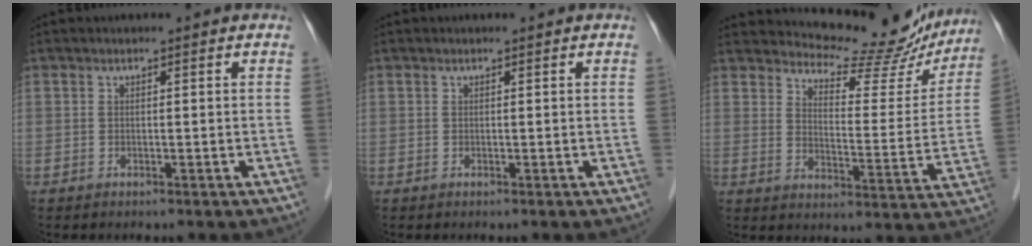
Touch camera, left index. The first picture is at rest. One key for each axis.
{"total": 0.0}
{"total": 16.4, "fx": 15.5, "fy": 4.0, "fz": 3.6, "tx": -0.038, "ty": -0.047, "tz": 0.179}